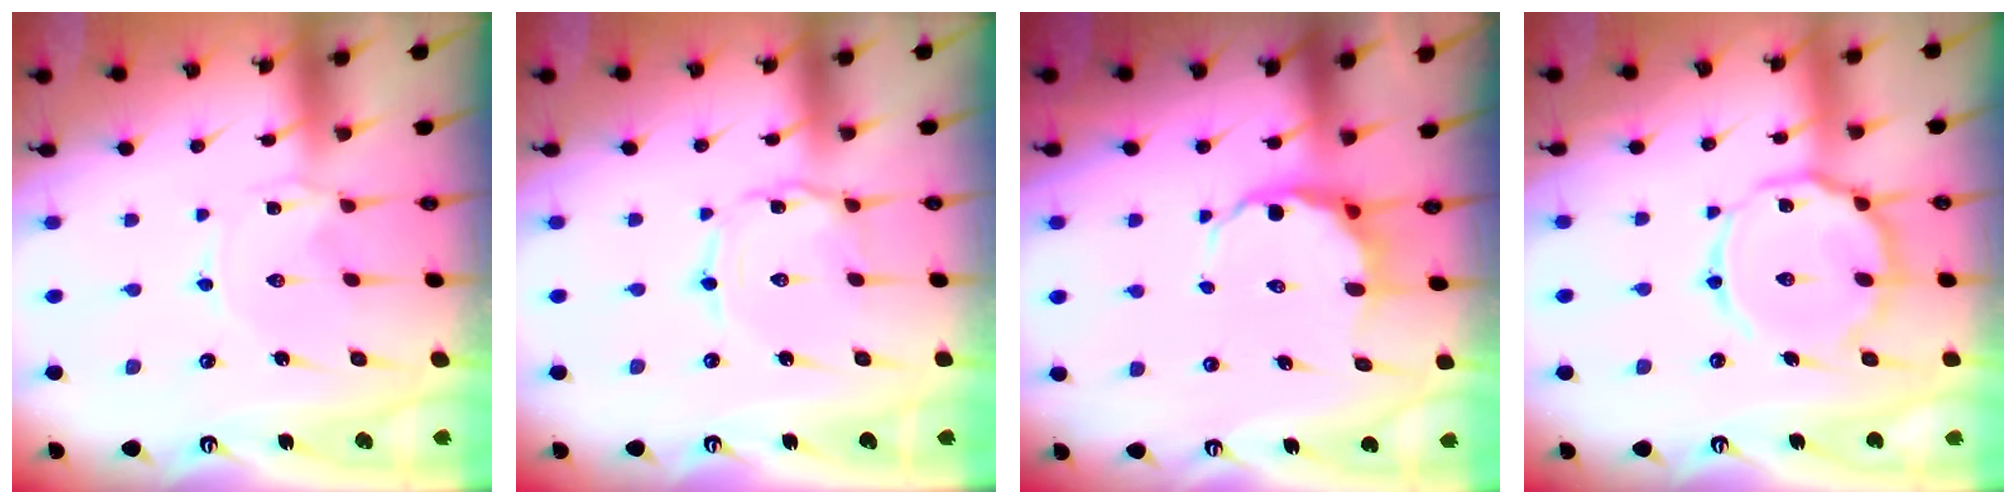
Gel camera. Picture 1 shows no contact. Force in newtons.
{"total": 1.2, "press": 1.1, "slide": 0.2}
{"total": 6.3, "press": 6.2, "slide": 1.4}
{"total": 14.6, "press": 14.6, "slide": 1.2}